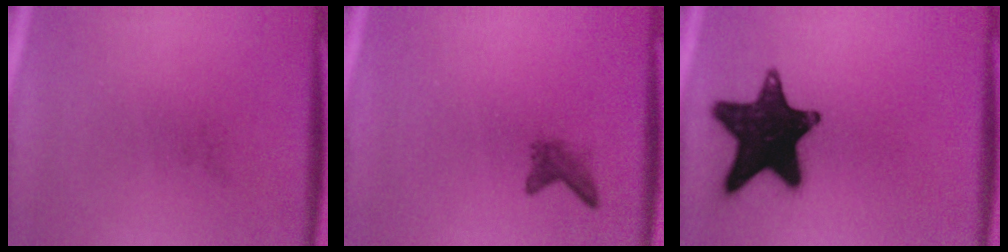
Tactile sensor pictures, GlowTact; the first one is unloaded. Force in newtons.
{"total": 1.7}
{"total": 17.7}